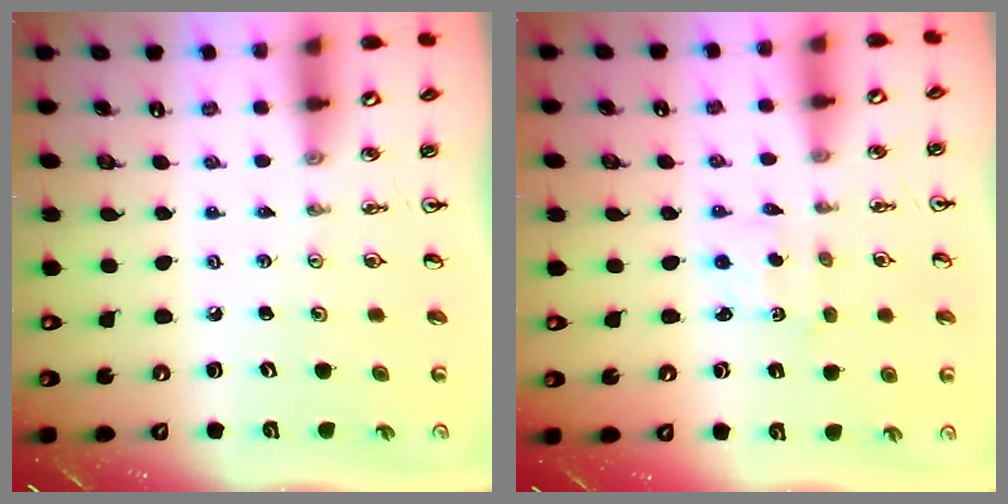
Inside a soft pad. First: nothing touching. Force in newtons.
{"total": 1.5, "press": 1.3, "slide": 0.7}